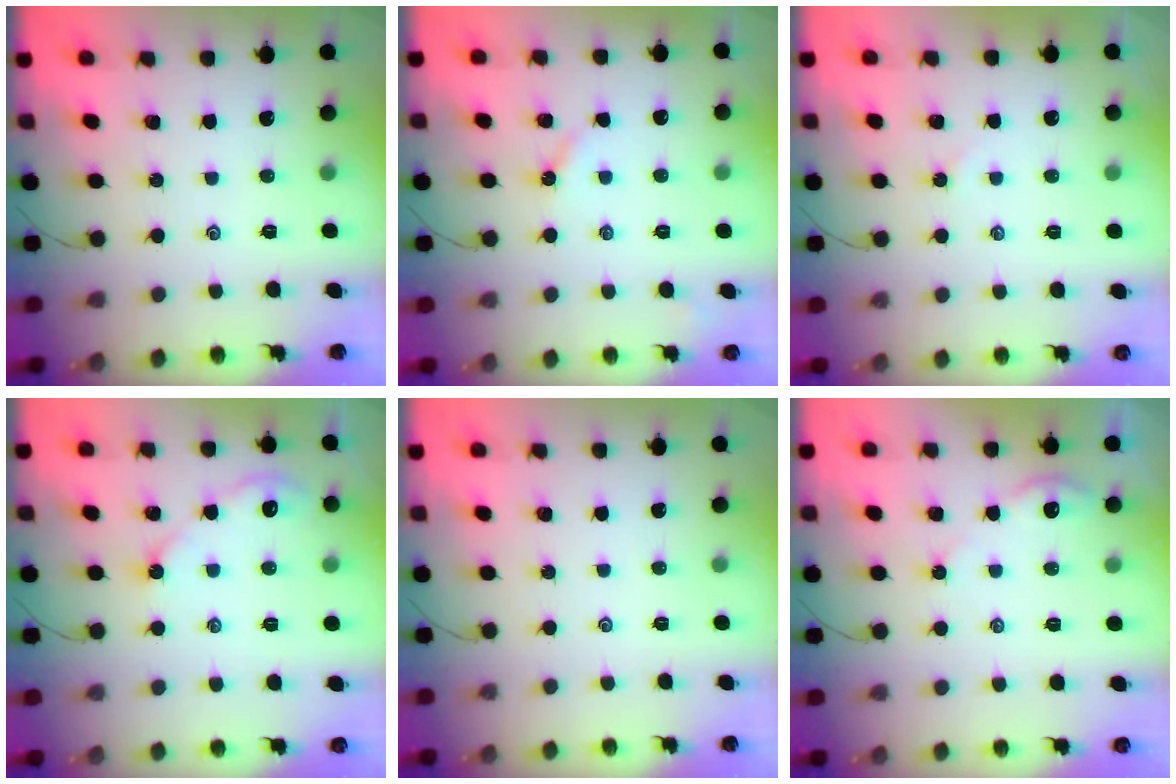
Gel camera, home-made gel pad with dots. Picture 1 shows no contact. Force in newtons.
{"total": 3.0, "press": 2.9, "slide": 0.5}
{"total": 1.7, "press": 1.7, "slide": 0.3}
{"total": 5.7, "press": 5.7, "slide": 0.5}
{"total": 0.0}
{"total": 2.9, "press": 2.9, "slide": 0.3}